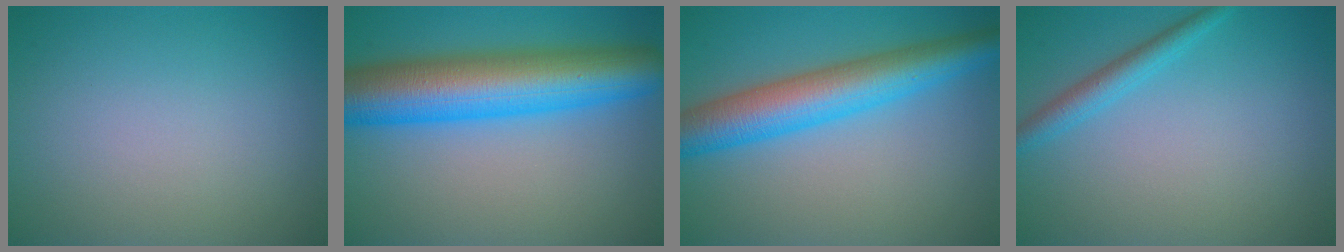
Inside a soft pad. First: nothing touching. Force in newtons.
{"total": 11.1, "press": 11.1, "slide": 0.2}
{"total": 7.6, "press": 7.6, "slide": 0.1}
{"total": 2.2, "press": 2.2, "slide": 0.1}